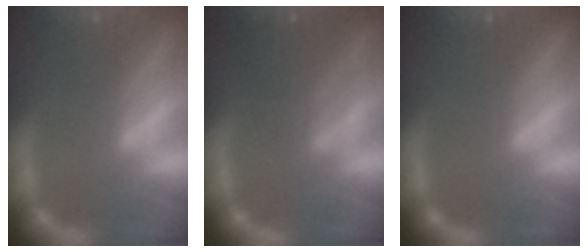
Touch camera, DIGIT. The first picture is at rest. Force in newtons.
{"total": 4.0}
{"total": 0.0}